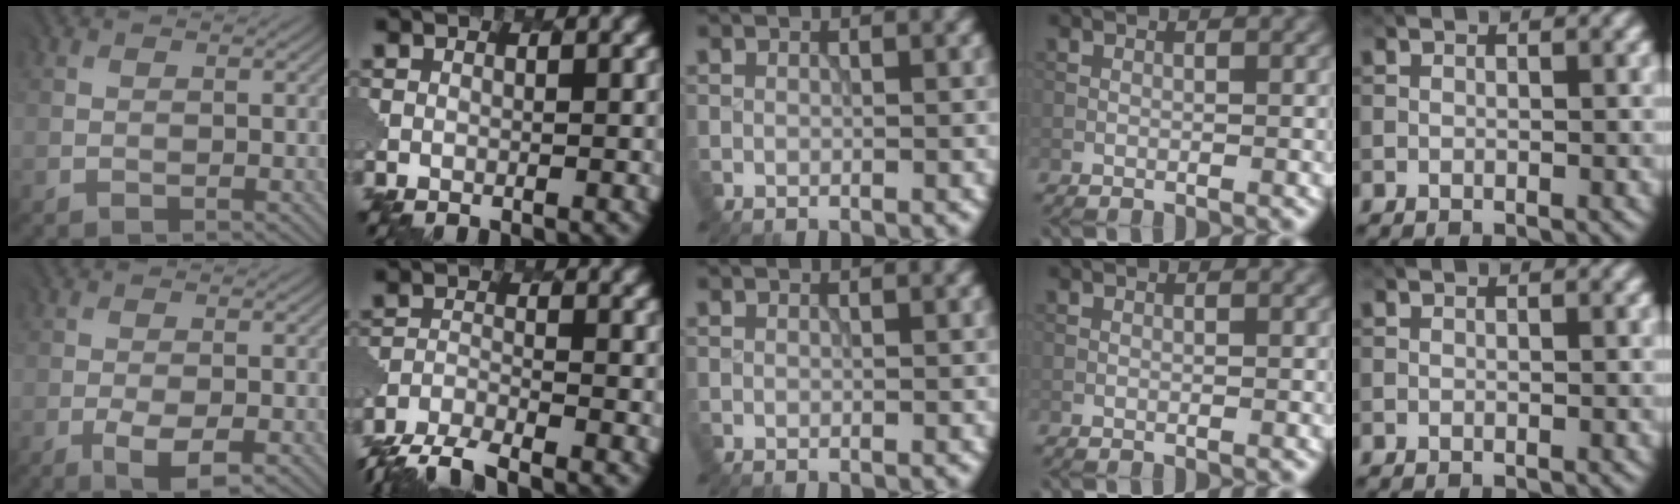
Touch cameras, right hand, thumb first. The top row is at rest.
{"thumb": {"total": 4.3, "force": [-2.4, 1.4, 3.2], "torque": [-0.066, -0.008, -0.041]}, "index": {"total": 6.2, "force": [-5.8, 1.1, 2.0], "torque": [-0.043, -0.017, -0.102]}}